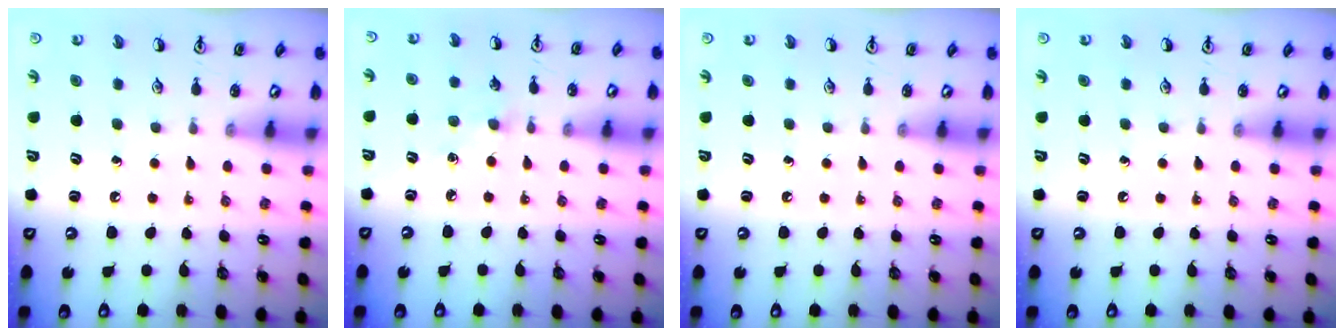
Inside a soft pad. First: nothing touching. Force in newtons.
{"total": 4.6, "press": 4.6, "slide": 0.5}
{"total": 0.0}
{"total": 0.0}